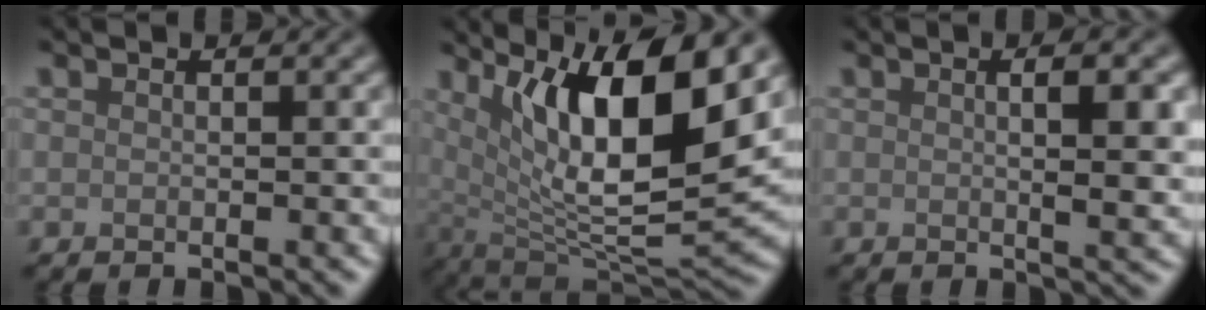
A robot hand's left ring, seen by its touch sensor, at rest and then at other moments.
{"total": 11.9, "force": [4.6, 3.2, 10.5], "torque": [-0.161, -0.009, 0.087]}
{"total": 4.0, "force": [0.5, 0.8, 3.9], "torque": [-0.057, 0.001, 0.008]}